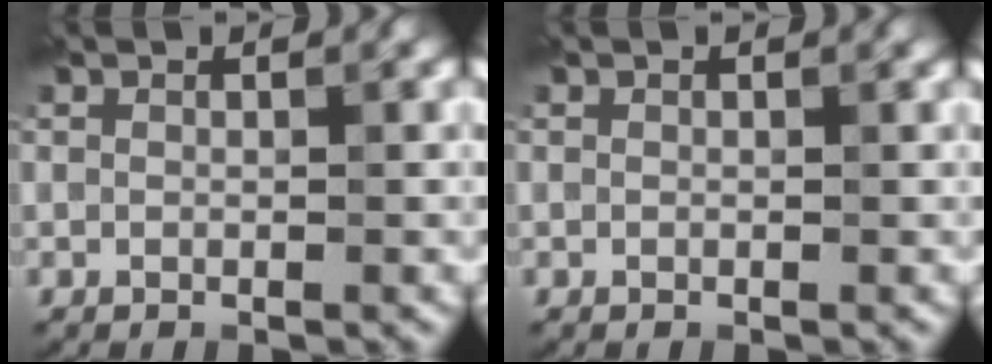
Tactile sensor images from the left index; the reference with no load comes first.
{"total": 0.0}